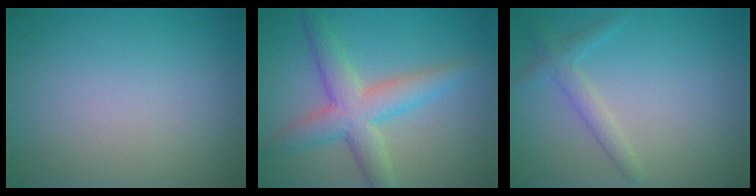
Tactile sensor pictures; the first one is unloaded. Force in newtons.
{"total": 5.4, "press": 5.4, "slide": 0.2}
{"total": 1.9, "press": 1.9, "slide": 0.1}